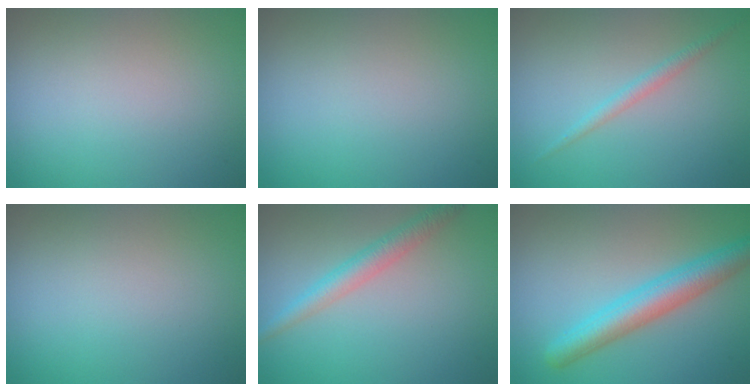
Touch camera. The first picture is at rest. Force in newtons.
{"total": 0.0}
{"total": 1.3, "press": 1.3, "slide": 0.0}
{"total": 0.0}
{"total": 2.7, "press": 2.7, "slide": 0.2}
{"total": 4.7, "press": 4.7, "slide": 0.2}